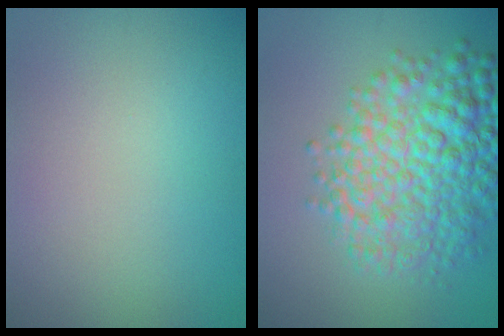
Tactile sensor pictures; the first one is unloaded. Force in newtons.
{"total": 8.4, "press": 8.4, "slide": 0.2}